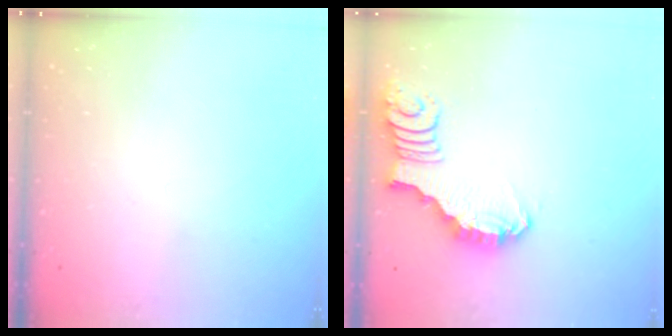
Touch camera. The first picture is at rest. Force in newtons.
{"total": 2.9, "press": 2.9, "slide": 0.1}